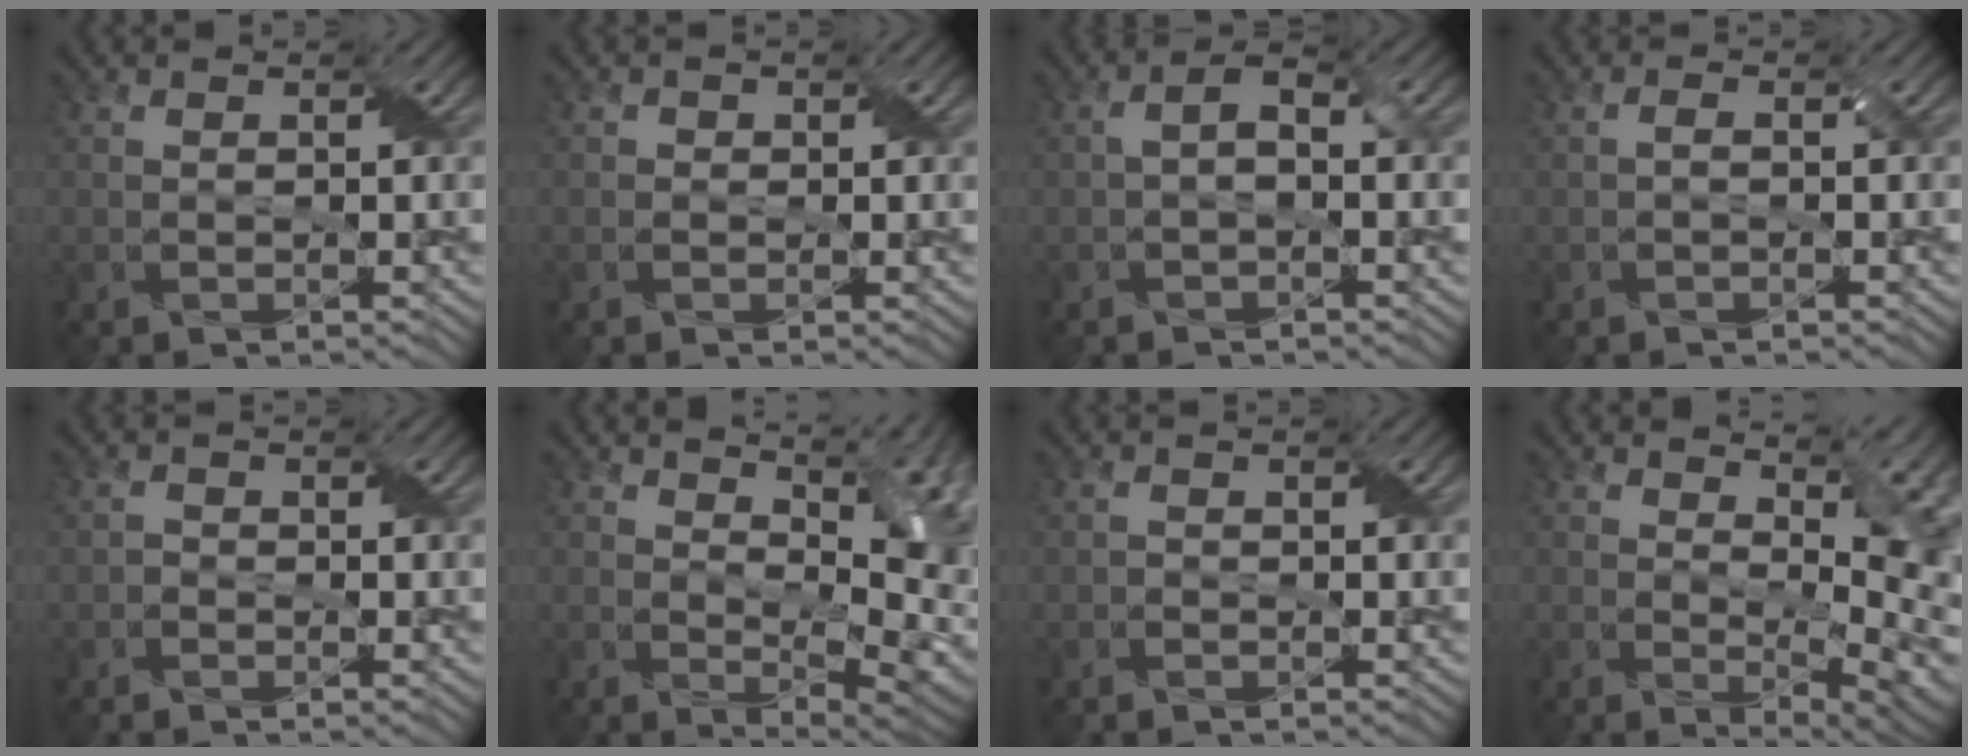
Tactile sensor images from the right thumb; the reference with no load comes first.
{"total": 0.6, "force": [0.0, 0.6, 0.0], "torque": [0.001, -0.002, -0.003]}
{"total": 2.8, "force": [-0.3, 1.3, 2.4], "torque": [-0.051, 0.006, -0.008]}
{"total": 0.9, "force": [-0.2, 0.3, 0.8], "torque": [-0.021, 0.004, -0.003]}
{"total": 0.9, "force": [-0.5, 0.6, 0.2], "torque": [-0.006, 0.003, -0.012]}
{"total": 9.6, "force": [3.0, 4.6, 7.9], "torque": [-0.098, -0.004, 0.054]}
{"total": 0.6, "force": [-0.4, 0.4, 0.2], "torque": [-0.004, 0.002, -0.007]}
{"total": 8.7, "force": [2.6, 3.6, 7.5], "torque": [-0.110, -0.014, 0.048]}